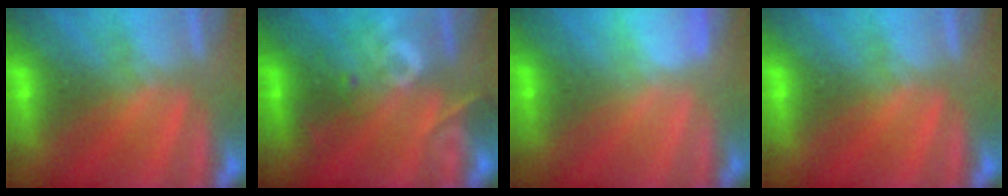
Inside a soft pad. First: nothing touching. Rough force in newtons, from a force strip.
{"total": 2.7}
{"total": 2.9}
{"total": 0.0}